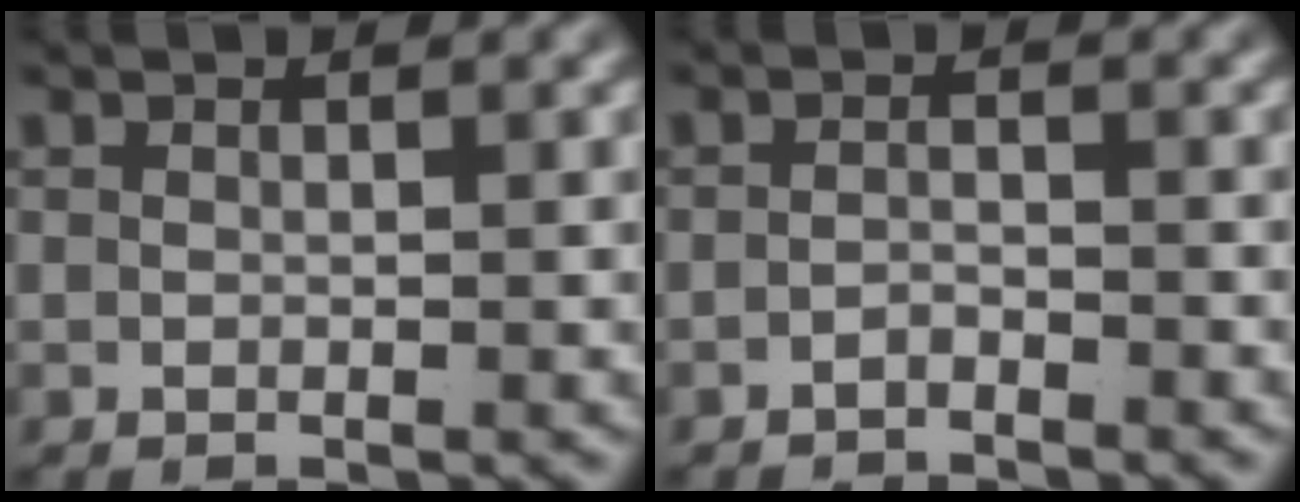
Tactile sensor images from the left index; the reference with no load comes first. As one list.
[{"total": 1.5, "force": [-1.5, 0.1, 0.2], "torque": [-0.003, -0.008, -0.025]}]